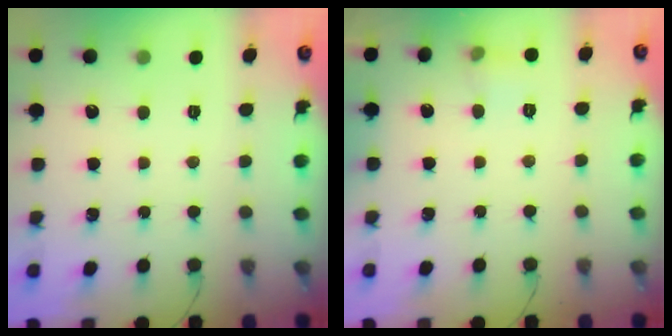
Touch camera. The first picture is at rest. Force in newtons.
{"total": 5.5, "press": 5.2, "slide": 1.9}